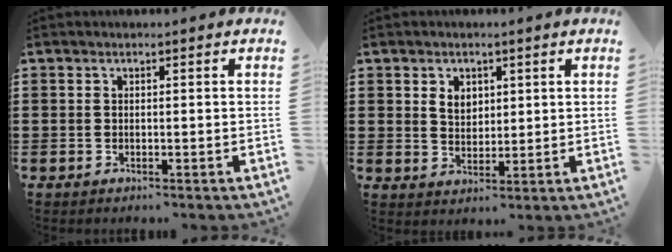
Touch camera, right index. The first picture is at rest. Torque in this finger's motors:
{"motor_torque": [0.07, -0.06, 0.23, 0.04]}